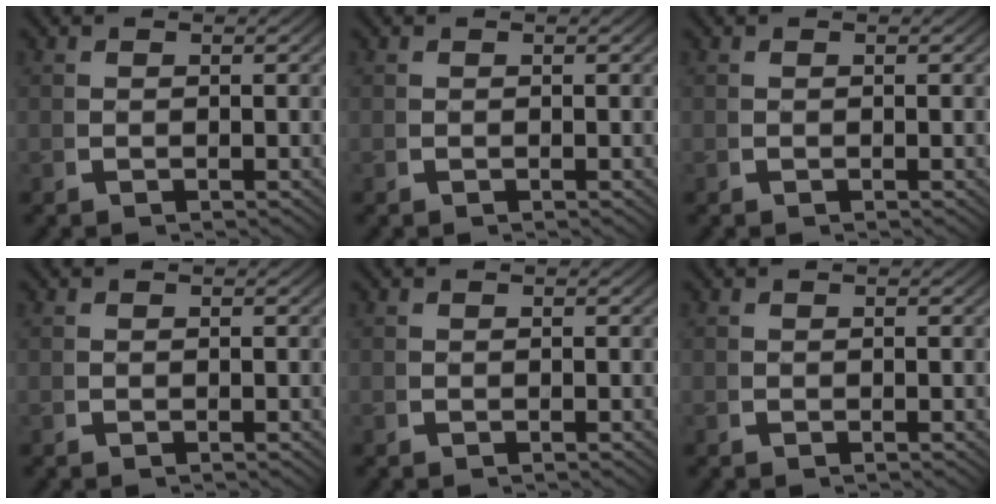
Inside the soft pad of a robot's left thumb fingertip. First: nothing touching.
{"total": 0.0}
{"total": 0.0}
{"total": 0.0}
{"total": 0.0}
{"total": 0.0}